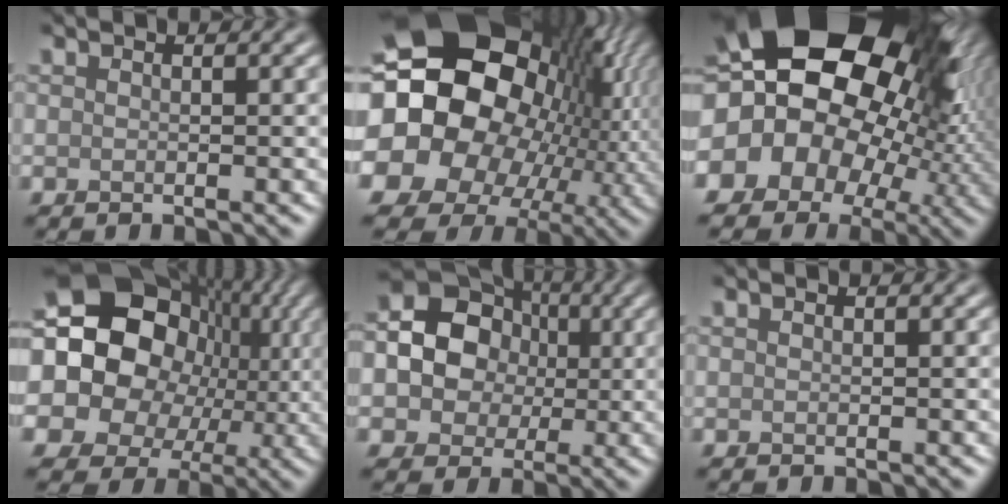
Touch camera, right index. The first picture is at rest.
{"total": 24.1, "force": [0.0, 20.1, 13.3], "torque": [-0.256, 0.000, -0.034]}
{"total": 22.1, "force": [3.7, 16.1, 14.8], "torque": [-0.215, 0.018, 0.027]}
{"total": 21.6, "force": [2.5, 18.3, 11.2], "torque": [-0.219, 0.029, 0.004]}
{"total": 10.2, "force": [0.5, 8.8, 5.2], "torque": [-0.097, 0.036, -0.007]}
{"total": 0.0}